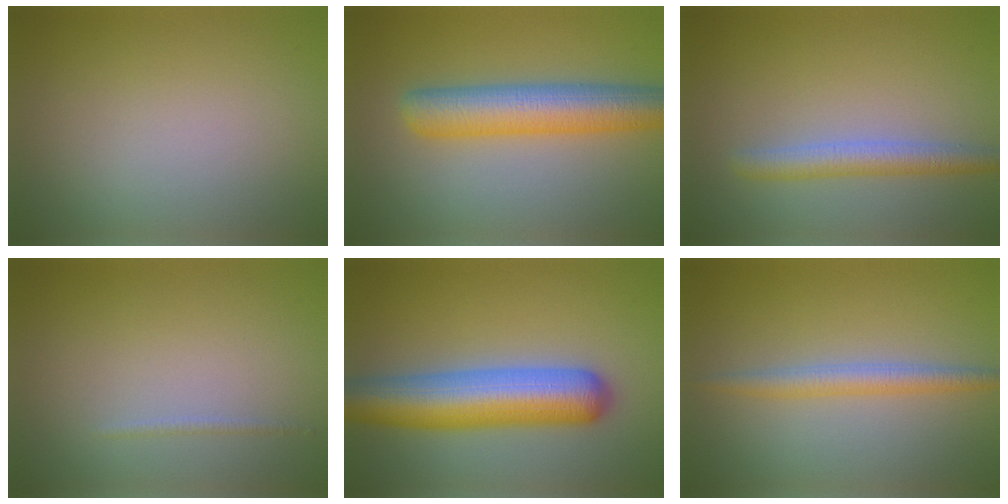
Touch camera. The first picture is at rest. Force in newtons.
{"total": 6.8, "press": 6.8, "slide": 0.2}
{"total": 3.0, "press": 3.0, "slide": 0.1}
{"total": 0.6, "press": 0.6, "slide": 0.0}
{"total": 8.7, "press": 8.7, "slide": 0.2}
{"total": 2.5, "press": 2.5, "slide": 0.1}